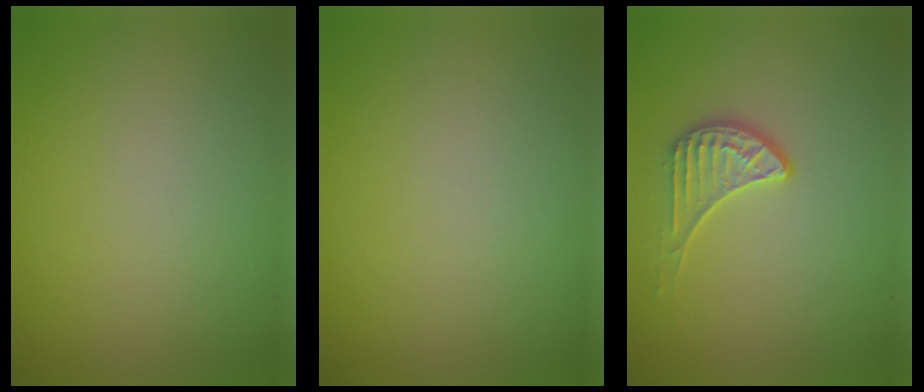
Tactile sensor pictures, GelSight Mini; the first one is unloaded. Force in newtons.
{"total": 0.0}
{"total": 2.0, "press": 1.5, "slide": 1.3}